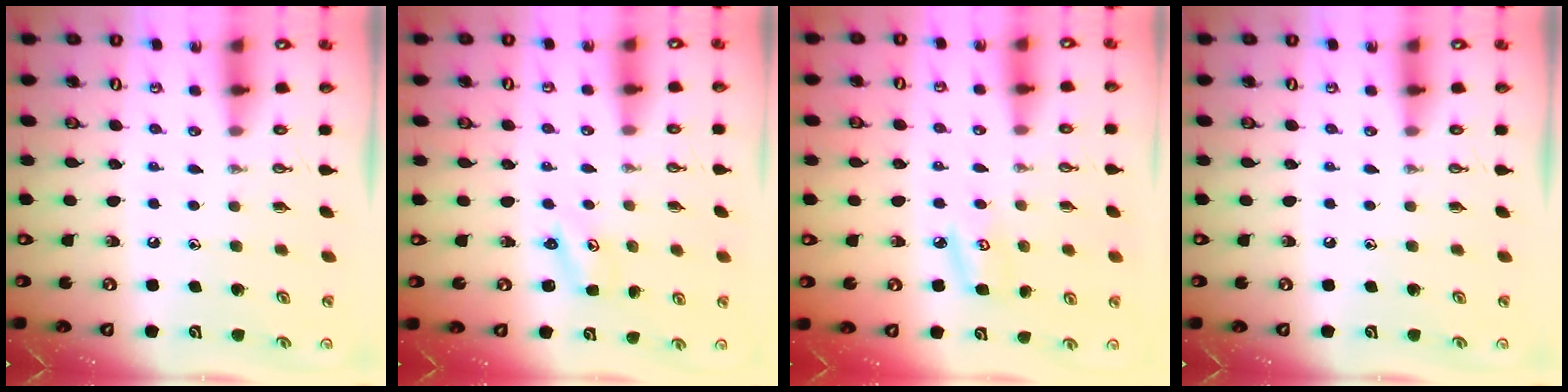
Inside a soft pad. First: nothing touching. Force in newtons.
{"total": 1.7, "press": 1.7, "slide": 0.3}
{"total": 5.0, "press": 5.0, "slide": 0.3}
{"total": 0.0}